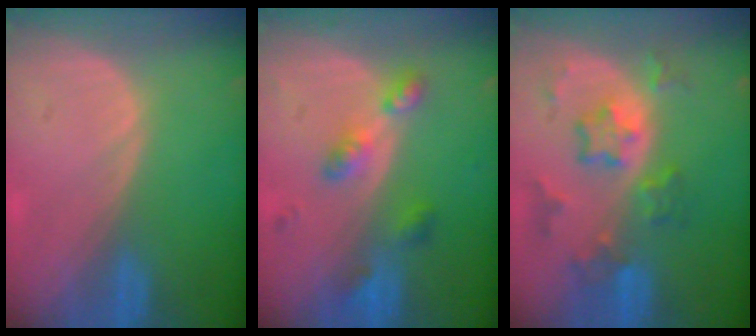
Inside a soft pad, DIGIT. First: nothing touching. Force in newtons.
{"total": 4.8, "press": 4.8, "slide": 0.1}
{"total": 7.8, "press": 6.8, "slide": 3.9}